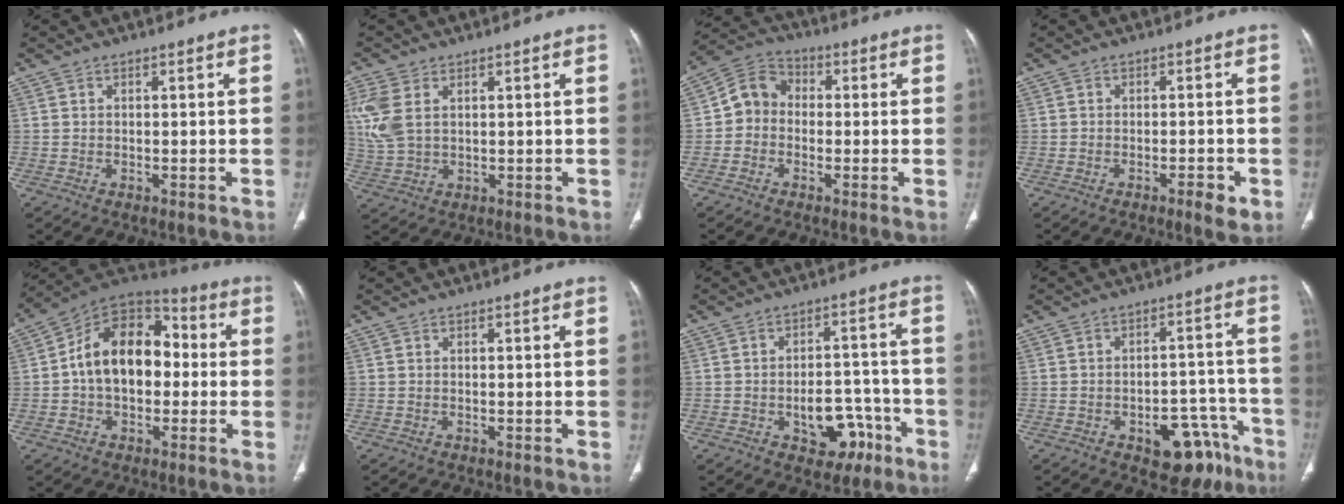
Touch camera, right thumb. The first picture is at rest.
{"total": 7.6, "force": [2.4, 4.7, 5.5], "torque": [-0.147, 0.003, 0.056]}
{"total": 7.0, "force": [-0.9, 6.1, 3.3], "torque": [-0.040, 0.028, -0.034]}
{"total": 3.3, "force": [-1.6, 0.9, 2.7], "torque": [-0.038, 0.003, -0.025]}
{"total": 16.8, "force": [0.2, 11.3, 12.5], "torque": [-0.169, 0.044, -0.008]}
{"total": 0.0}
{"total": 9.7, "force": [-4.4, 6.4, 5.7], "torque": [-0.041, 0.049, -0.050]}
{"total": 12.4, "force": [-7.1, 7.1, 7.2], "torque": [-0.048, 0.061, -0.086]}